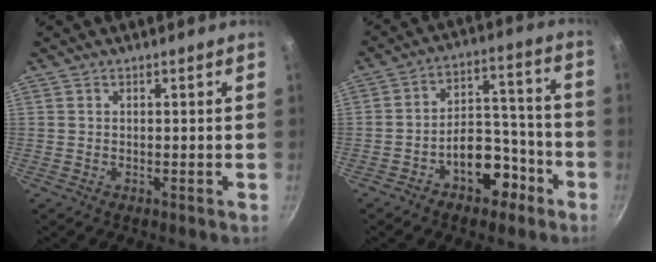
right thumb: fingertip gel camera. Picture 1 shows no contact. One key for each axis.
{"total": 11.2, "fx": -5.9, "fy": 6.8, "fz": 6.7, "tx": -0.057, "ty": 0.074, "tz": -0.080}